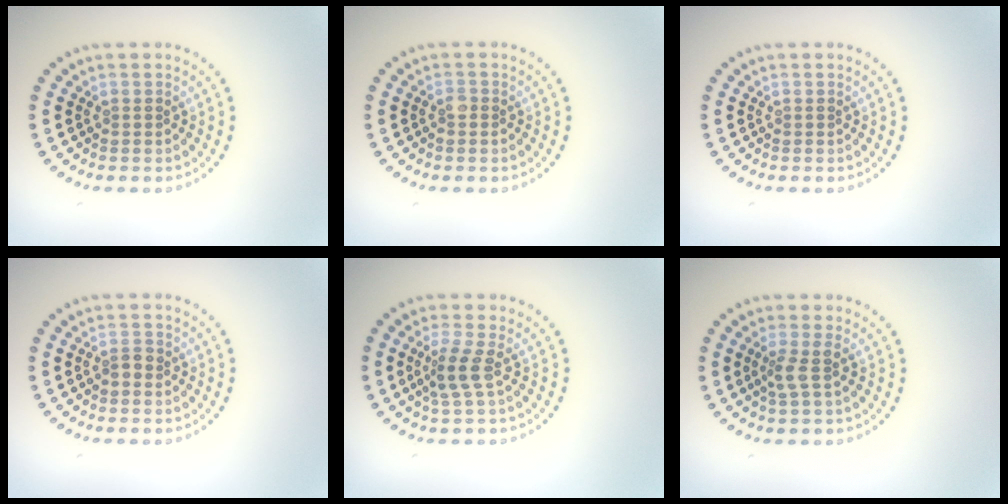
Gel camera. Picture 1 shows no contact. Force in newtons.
{"total": 0.6, "press": 0.5, "slide": 0.3}
{"total": 0.0}
{"total": 1.0, "press": 1.0, "slide": 0.3}
{"total": 2.3, "press": 1.9, "slide": 1.3}
{"total": 1.7, "press": 1.4, "slide": 1.1}